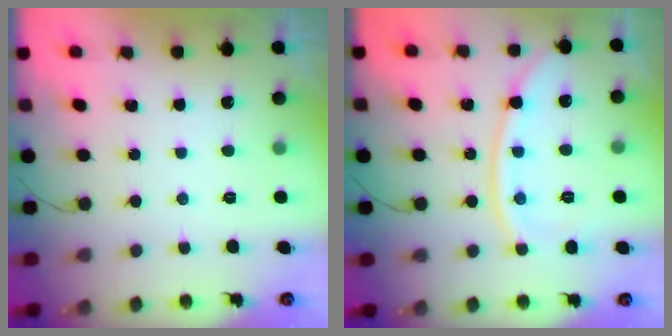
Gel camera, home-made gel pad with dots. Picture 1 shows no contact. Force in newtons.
{"total": 11.8, "press": 11.7, "slide": 1.6}